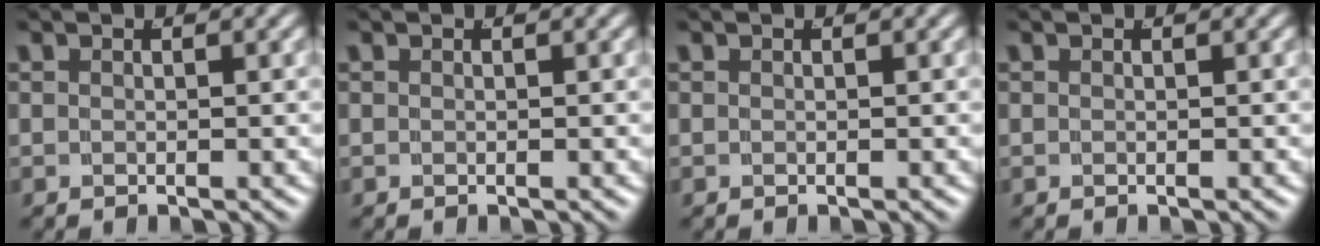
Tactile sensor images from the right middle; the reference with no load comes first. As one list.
[{"total": 0.0}, {"total": 0.0}, {"total": 0.0}]